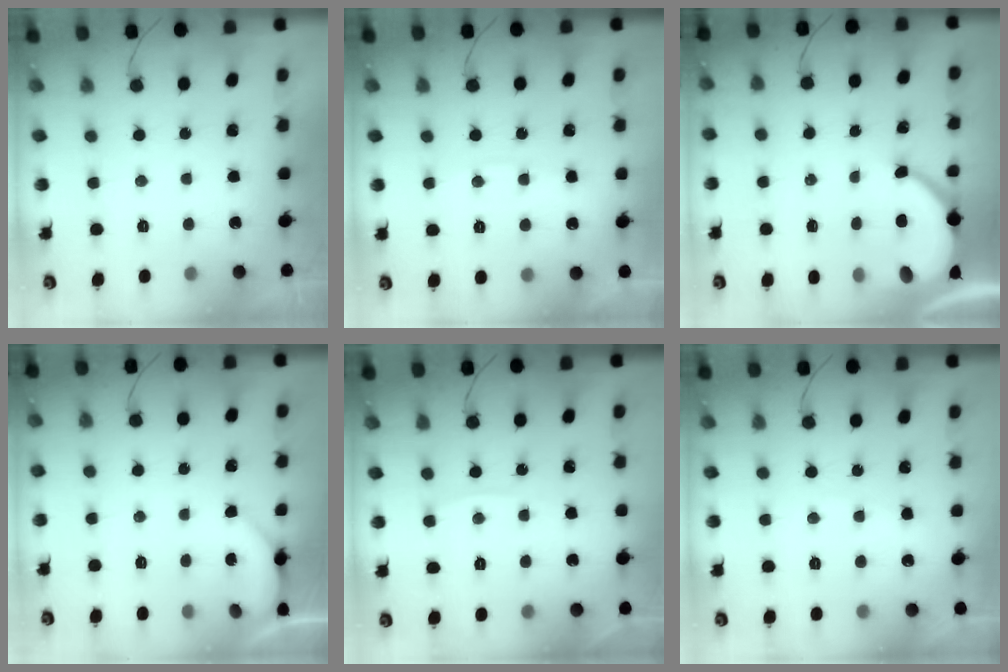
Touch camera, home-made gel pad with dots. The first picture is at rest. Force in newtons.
{"total": 4.2, "press": 4.2, "slide": 0.7}
{"total": 7.7, "press": 7.6, "slide": 0.8}
{"total": 2.5, "press": 2.4, "slide": 0.3}
{"total": 3.0, "press": 3.0, "slide": 0.4}
{"total": 2.9, "press": 2.9, "slide": 0.4}